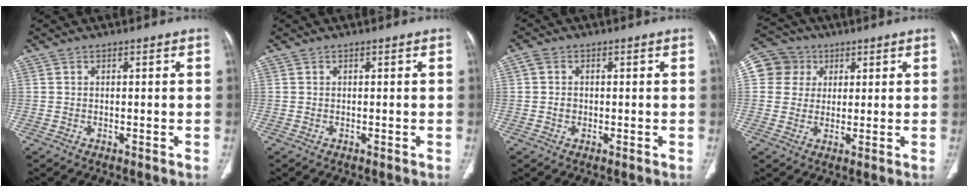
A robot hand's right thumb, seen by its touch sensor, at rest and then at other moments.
{"total": 0.0}
{"total": 2.4, "force": [-0.1, 2.1, 1.2], "torque": [-0.022, 0.005, -0.003]}
{"total": 8.0, "force": [2.3, 7.6, 1.3], "torque": [-0.002, 0.007, 0.036]}